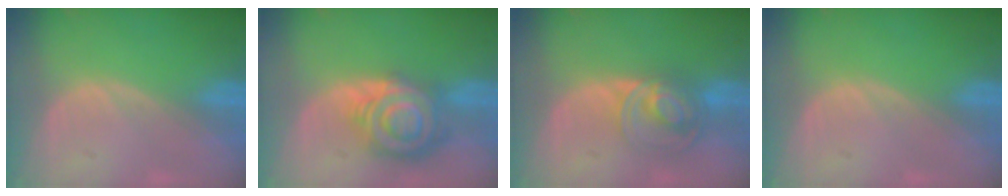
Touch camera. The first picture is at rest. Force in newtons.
{"total": 8.6, "press": 8.6, "slide": 0.6}
{"total": 7.5, "press": 6.2, "slide": 4.2}
{"total": 0.0}